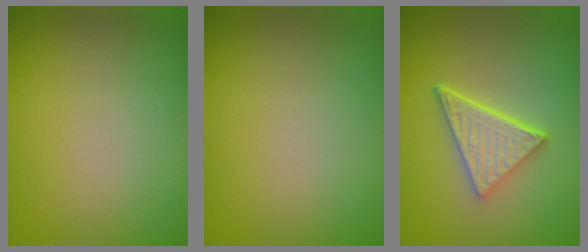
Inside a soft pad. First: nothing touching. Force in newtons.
{"total": 0.0}
{"total": 5.1, "press": 3.6, "slide": 3.7}